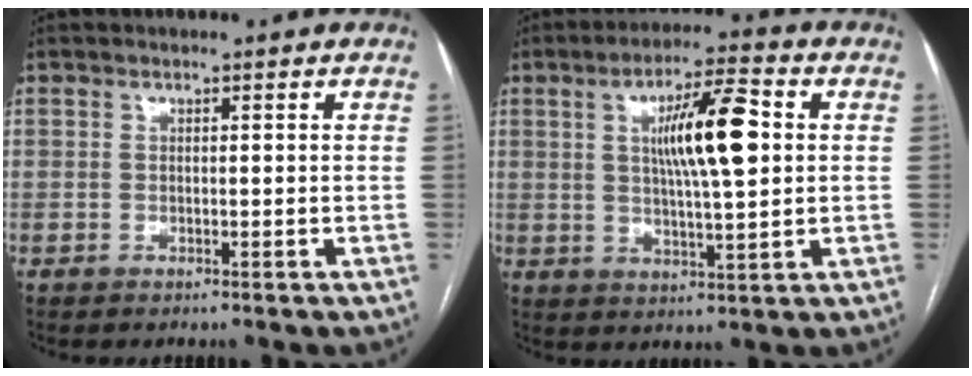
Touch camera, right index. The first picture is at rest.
{"total": 11.5, "force": [2.3, 1.7, 11.1], "torque": [-0.186, 0.010, 0.038]}